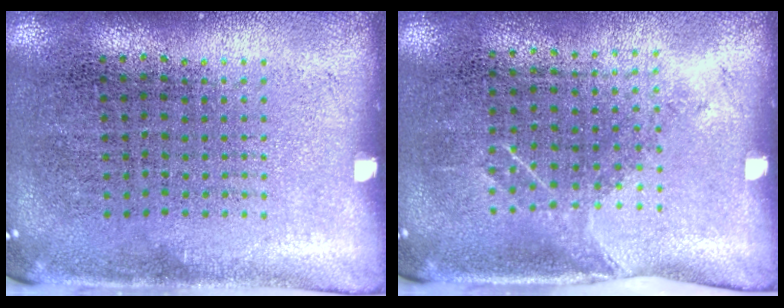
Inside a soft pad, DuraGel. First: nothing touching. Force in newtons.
{"total": 1.1, "press": 0.8, "slide": 0.7}